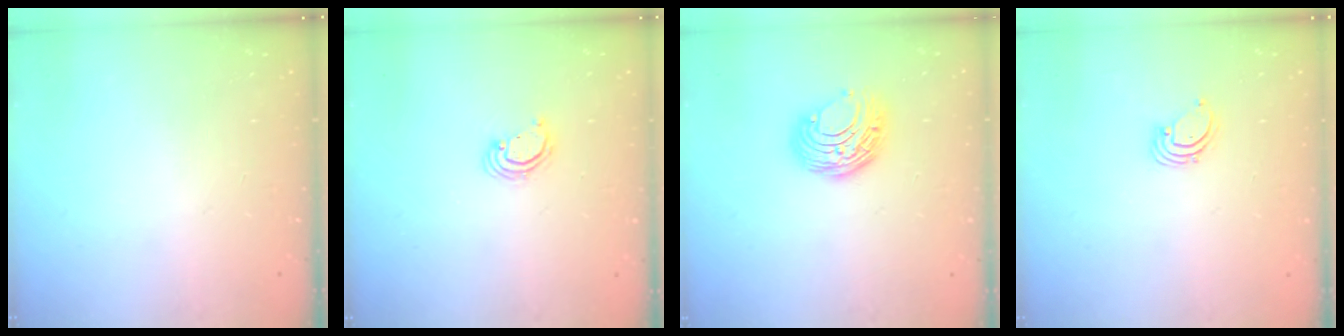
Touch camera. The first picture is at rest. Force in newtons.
{"total": 2.4, "press": 2.4, "slide": 0.1}
{"total": 8.9, "press": 8.9, "slide": 0.3}
{"total": 1.6, "press": 1.6, "slide": 0.1}